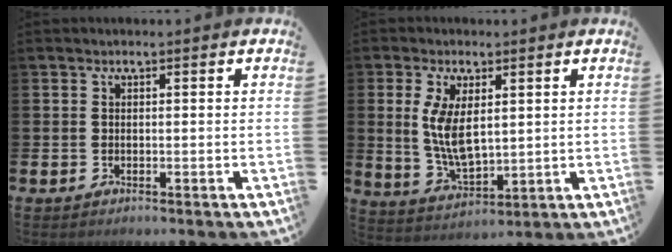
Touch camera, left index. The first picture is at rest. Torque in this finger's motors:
{"motor_torque": [1.56, -0.43, 1.05, 0.21]}